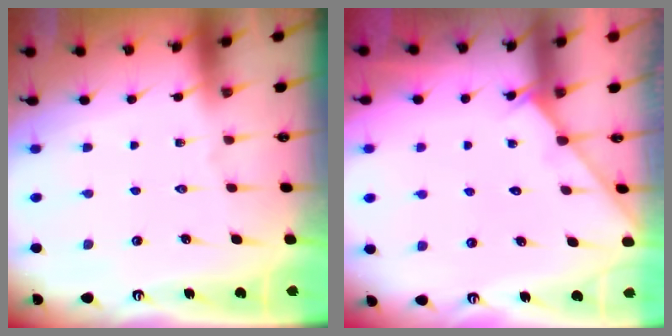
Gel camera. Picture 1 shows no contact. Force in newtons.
{"total": 2.3, "press": 2.3, "slide": 0.2}